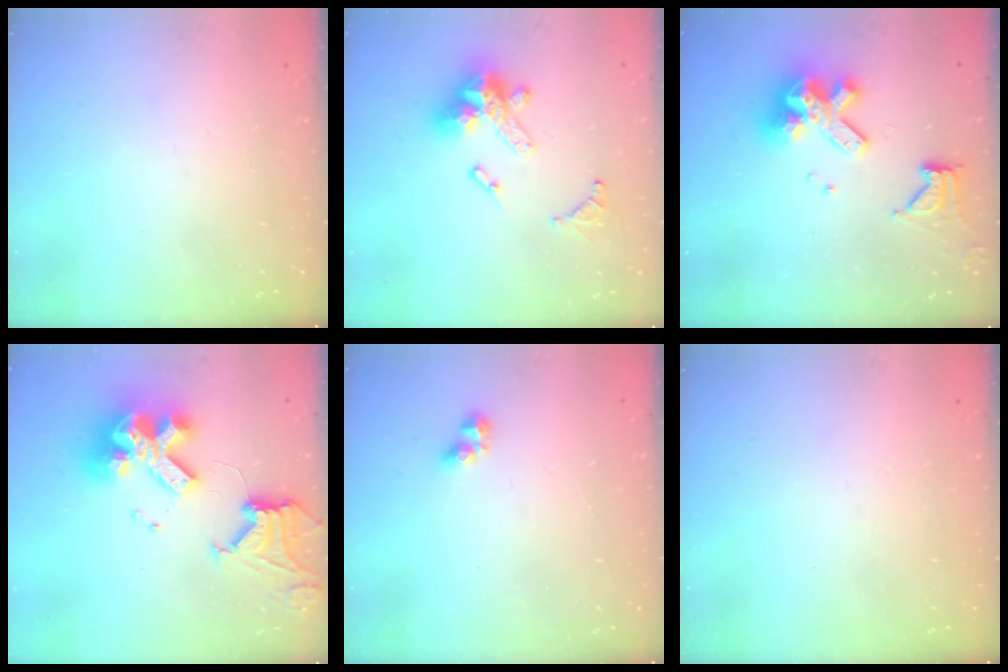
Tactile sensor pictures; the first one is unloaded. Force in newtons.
{"total": 15.9, "press": 15.8, "slide": 2.0}
{"total": 12.2, "press": 12.1, "slide": 1.3}
{"total": 21.2, "press": 21.1, "slide": 2.3}
{"total": 3.4, "press": 3.2, "slide": 1.2}
{"total": 0.0}